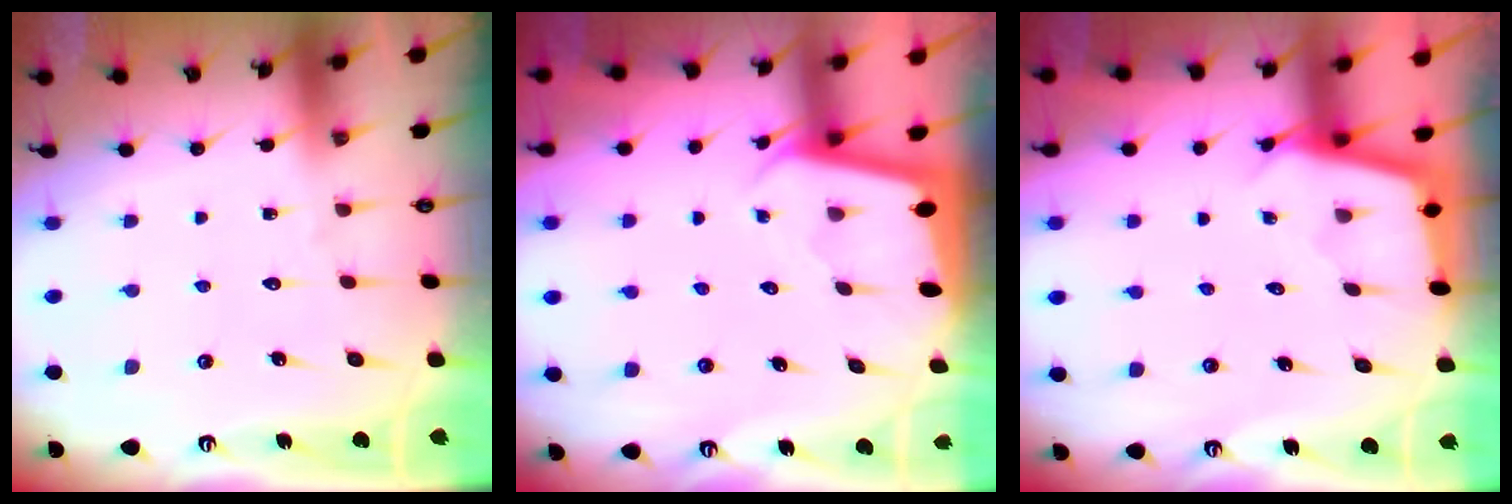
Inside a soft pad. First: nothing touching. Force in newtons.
{"total": 2.0, "press": 2.0, "slide": 0.1}
{"total": 2.5, "press": 2.5, "slide": 0.2}